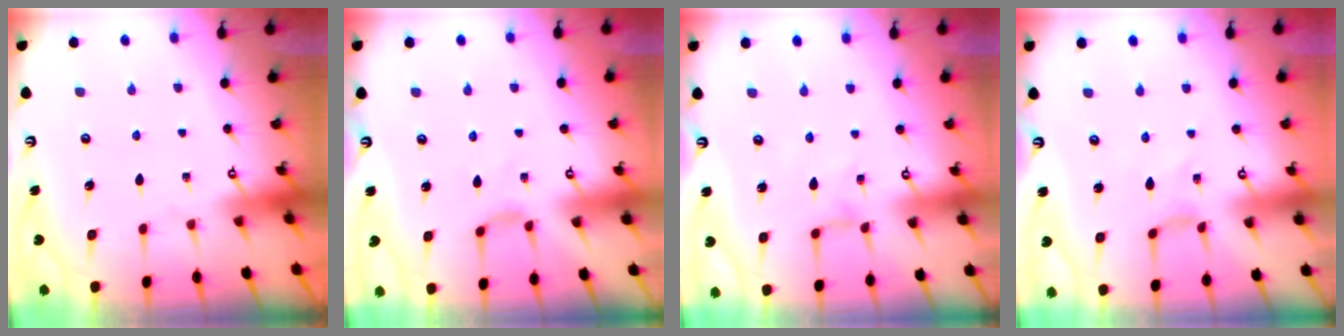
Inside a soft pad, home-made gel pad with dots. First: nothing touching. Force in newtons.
{"total": 2.1, "press": 2.0, "slide": 0.5}
{"total": 0.6, "press": 0.5, "slide": 0.2}
{"total": 0.0}